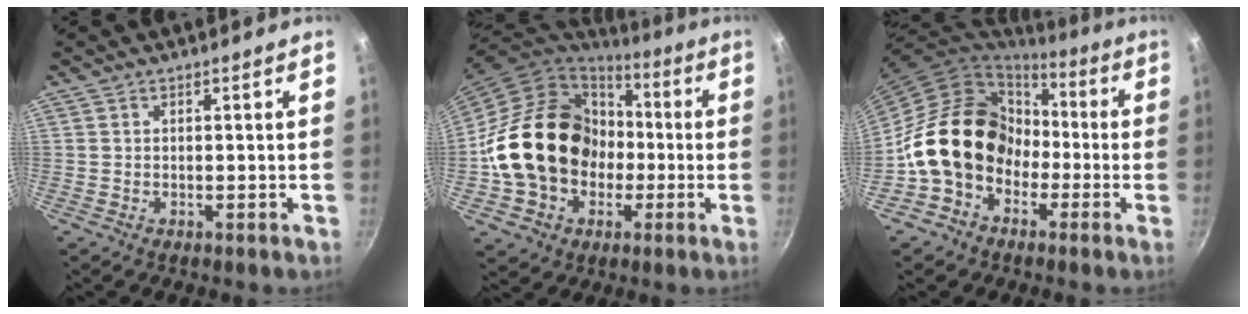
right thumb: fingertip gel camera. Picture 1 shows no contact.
{"total": 22.5, "force": [-1.0, 18.4, 12.8], "torque": [-0.200, 0.043, -0.005]}
{"total": 17.3, "force": [-2.4, 14.2, 9.6], "torque": [-0.119, 0.059, -0.040]}